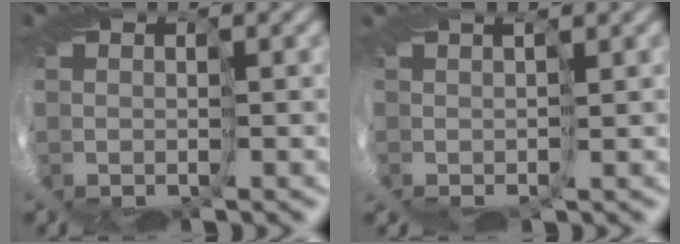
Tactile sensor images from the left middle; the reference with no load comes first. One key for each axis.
{"total": 2.3, "fx": 1.3, "fy": -1.8, "fz": -0.6, "tx": 0.018, "ty": 0.017, "tz": 0.006}